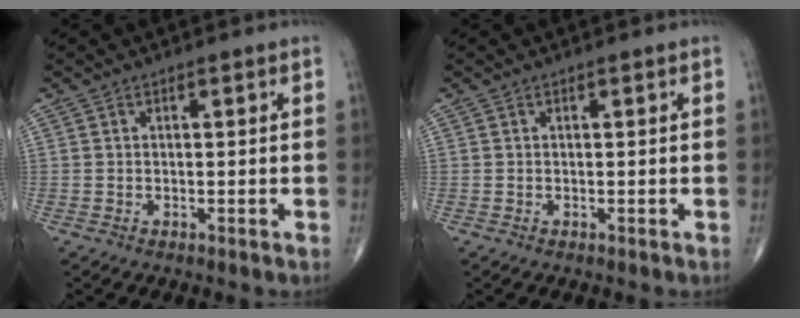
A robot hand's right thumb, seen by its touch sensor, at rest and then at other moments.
{"total": 0.0}